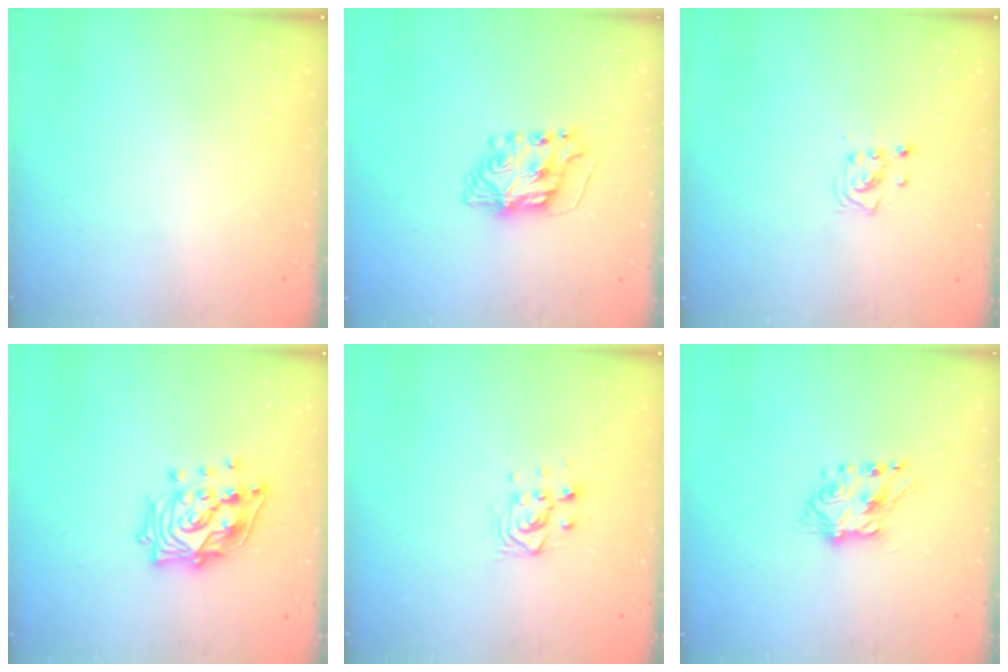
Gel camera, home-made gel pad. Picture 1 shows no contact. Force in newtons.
{"total": 6.8, "press": 6.8, "slide": 0.6}
{"total": 3.1, "press": 3.1, "slide": 0.4}
{"total": 15.6, "press": 15.5, "slide": 2.0}
{"total": 6.6, "press": 6.5, "slide": 1.0}
{"total": 7.4, "press": 7.3, "slide": 0.9}